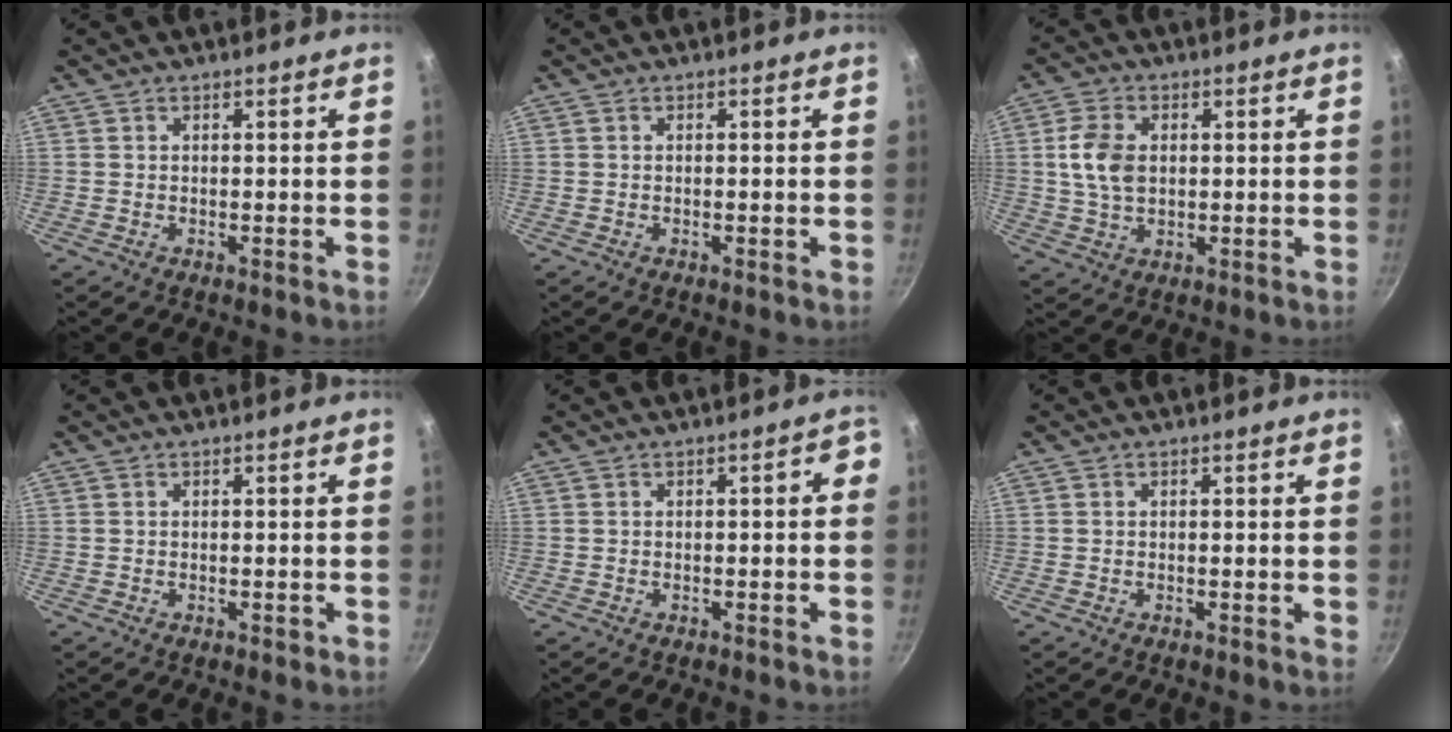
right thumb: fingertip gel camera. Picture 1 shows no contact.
{"total": 0.6, "force": [-0.3, 0.1, 0.5], "torque": [-0.006, 0.003, -0.005]}
{"total": 7.7, "force": [1.0, 5.2, 5.6], "torque": [-0.099, 0.006, 0.018]}
{"total": 0.7, "force": [-0.4, 0.2, 0.5], "torque": [-0.005, 0.005, -0.004]}
{"total": 2.6, "force": [-0.7, 1.1, 2.2], "torque": [-0.019, 0.025, -0.003]}
{"total": 0.8, "force": [-0.2, 0.2, 0.8], "torque": [-0.011, 0.000, -0.003]}